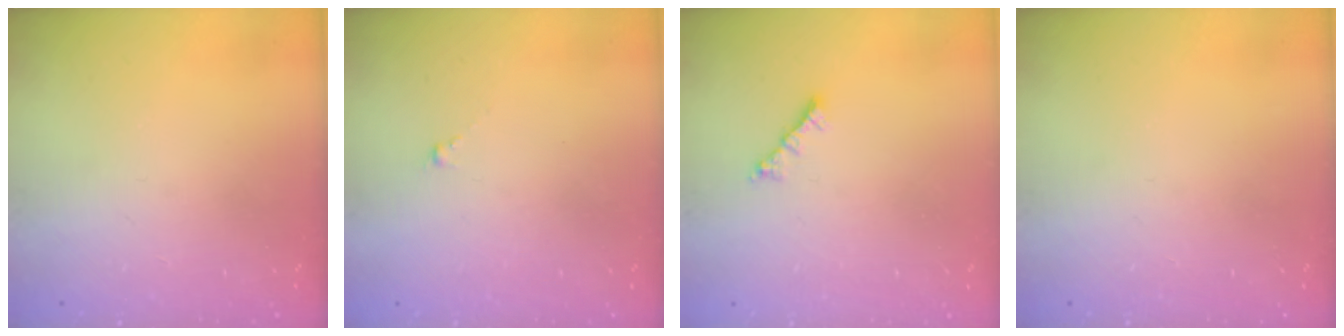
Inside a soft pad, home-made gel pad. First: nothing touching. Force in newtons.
{"total": 0.0}
{"total": 2.0, "press": 1.9, "slide": 0.5}
{"total": 0.0}